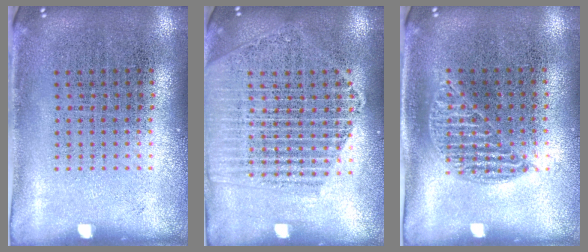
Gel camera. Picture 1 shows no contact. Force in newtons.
{"total": 1.9, "press": 1.8, "slide": 0.7}
{"total": 0.9, "press": 0.8, "slide": 0.4}